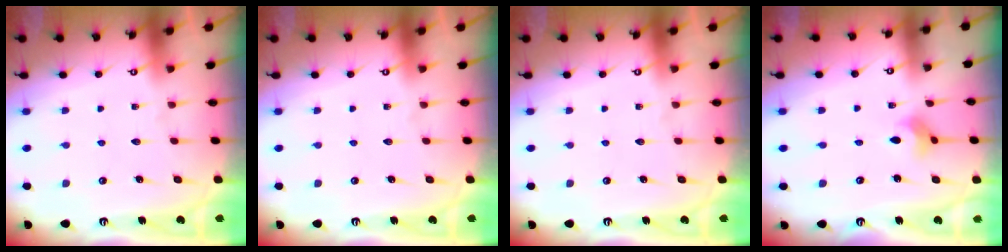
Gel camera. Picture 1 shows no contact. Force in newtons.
{"total": 0.0}
{"total": 0.0}
{"total": 2.9, "press": 2.9, "slide": 0.3}